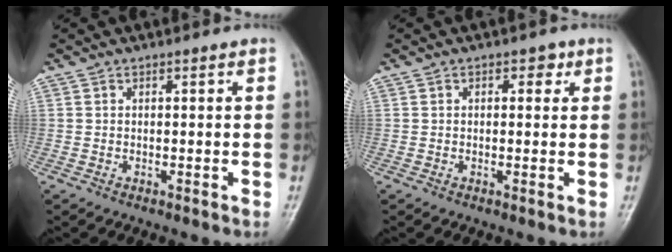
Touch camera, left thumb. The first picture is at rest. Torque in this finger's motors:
{"motor_torque": [-0.22, 0.01, -0.02, 0.16, -0.02]}